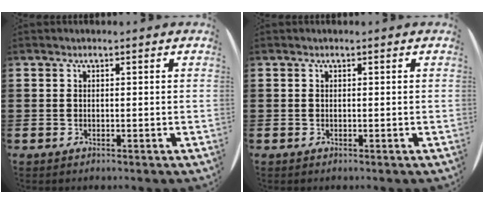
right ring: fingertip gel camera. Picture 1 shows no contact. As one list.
[{"total": 0.0}]